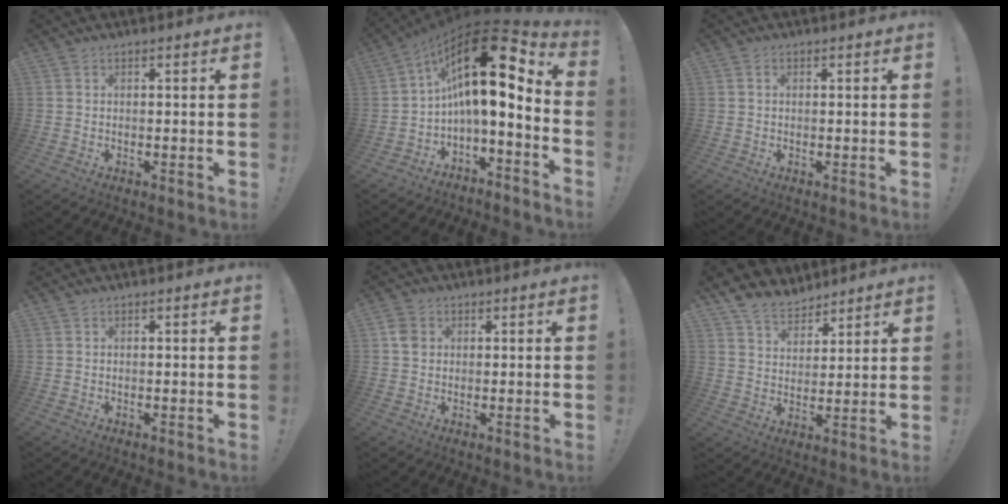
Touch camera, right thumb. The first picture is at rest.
{"total": 18.7, "force": [5.8, 6.2, 16.7], "torque": [-0.279, -0.043, 0.100]}
{"total": 0.5, "force": [0.1, 0.4, 0.3], "torque": [-0.006, 0.002, 0.001]}
{"total": 0.0}
{"total": 3.9, "force": [0.8, 3.4, 1.8], "torque": [-0.018, 0.003, 0.016]}
{"total": 8.6, "force": [7.1, 4.5, 1.6], "torque": [-0.039, -0.050, 0.142]}